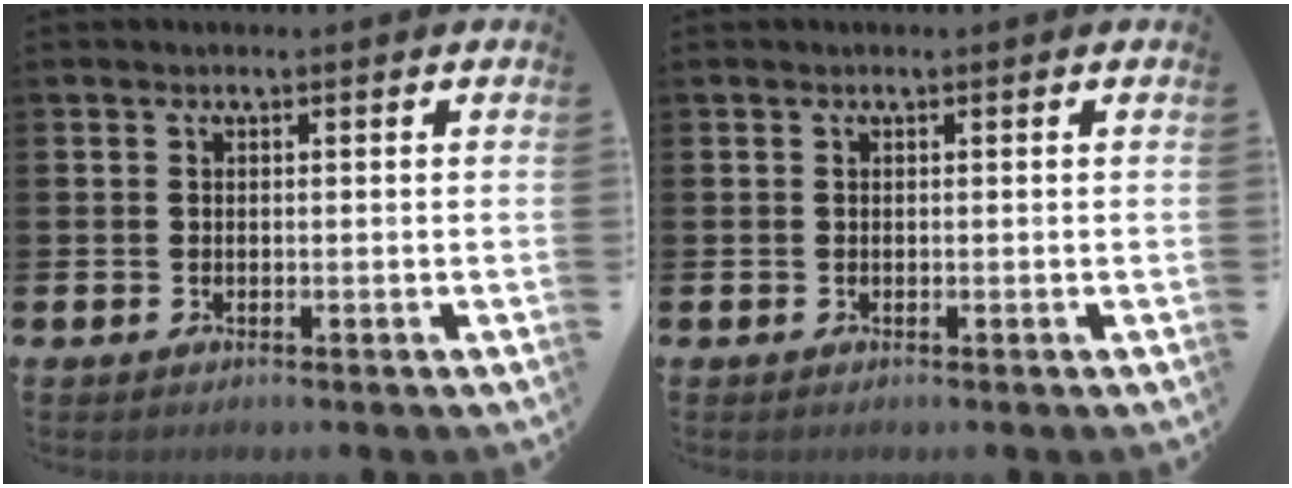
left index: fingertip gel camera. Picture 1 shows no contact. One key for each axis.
{"total": 0.0}